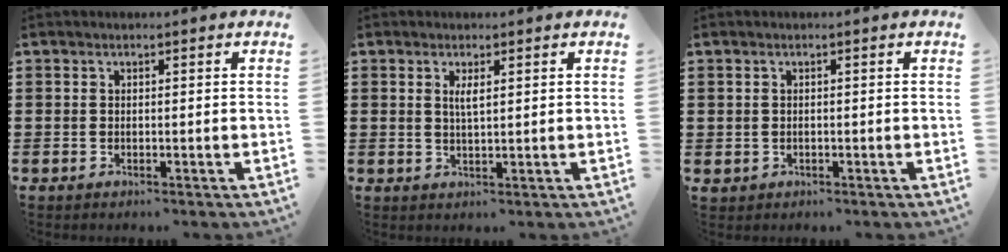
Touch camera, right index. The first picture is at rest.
{"total": 2.0, "force": [0.7, 0.4, 1.8], "torque": [-0.037, 0.002, 0.010]}
{"total": 0.8, "force": [0.0, 0.7, 0.2], "torque": [-0.007, 0.005, 0.000]}